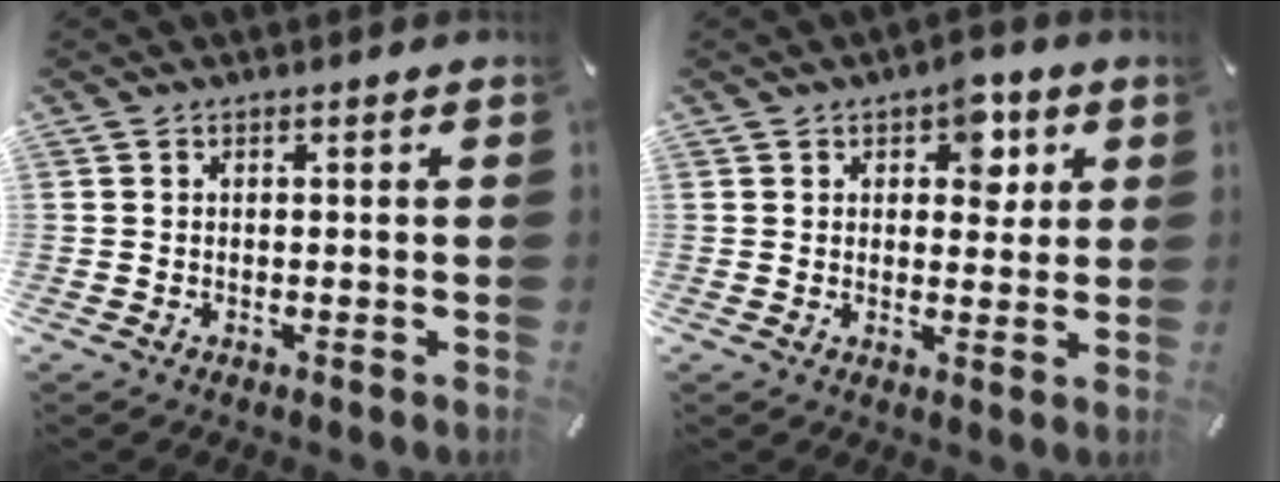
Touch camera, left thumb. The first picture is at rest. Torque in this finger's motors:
{"motor_torque": [0.76, 0.72, 0.47, -0.35, 0.00]}